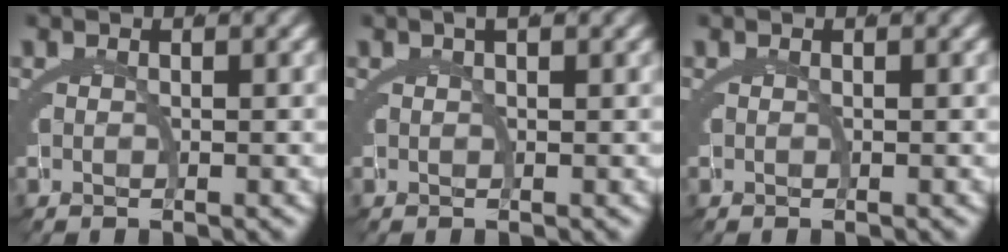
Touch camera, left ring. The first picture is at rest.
{"total": 0.8, "force": [0.5, -0.4, 0.4], "torque": [-0.008, 0.002, 0.012]}
{"total": 0.0}